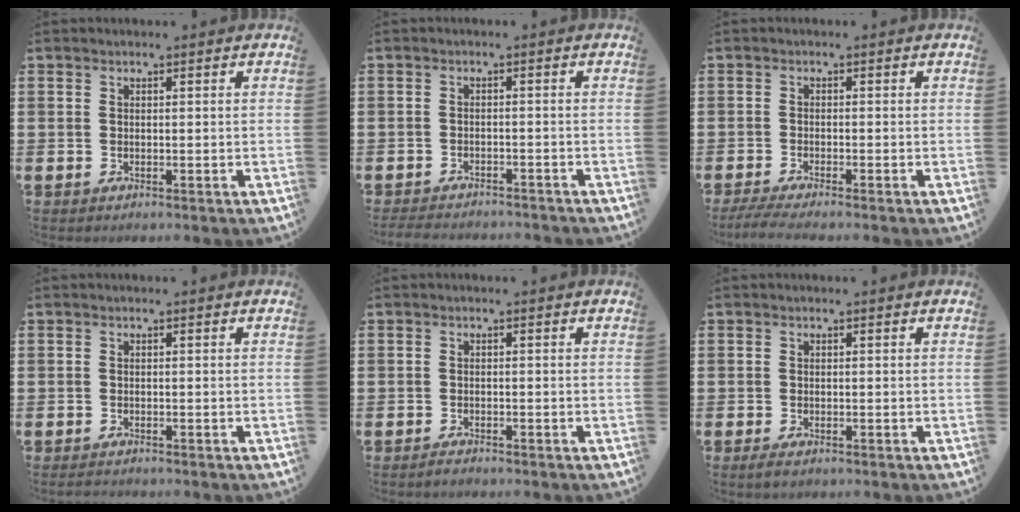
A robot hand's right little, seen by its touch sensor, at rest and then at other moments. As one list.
[{"total": 1.9, "force": [-1.9, 0.0, 0.1], "torque": [-0.006, 0.001, -0.040]}, {"total": 2.0, "force": [-1.5, 0.0, 1.3], "torque": [-0.028, -0.004, -0.029]}, {"total": 0.6, "force": [-0.6, 0.1, 0.1], "torque": [-0.003, -0.002, -0.012]}, {"total": 0.8, "force": [-0.7, 0.1, 0.2], "torque": [-0.006, -0.003, -0.014]}, {"total": 0.9, "force": [-0.3, 0.4, 0.8], "torque": [-0.015, 0.002, -0.007]}]